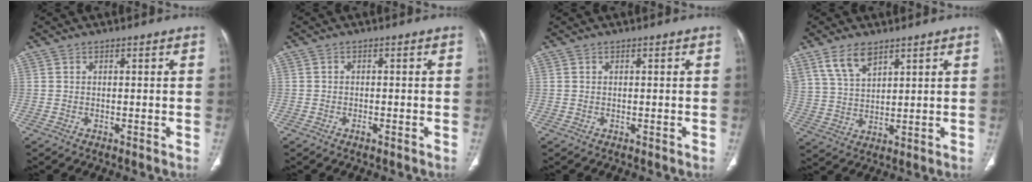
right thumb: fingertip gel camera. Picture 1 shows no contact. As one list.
[{"total": 0.9, "force": [-0.6, 0.5, 0.5], "torque": [-0.003, 0.004, -0.012]}, {"total": 0.0}, {"total": 7.4, "force": [5.1, 3.4, 4.1], "torque": [-0.071, -0.019, 0.109]}]